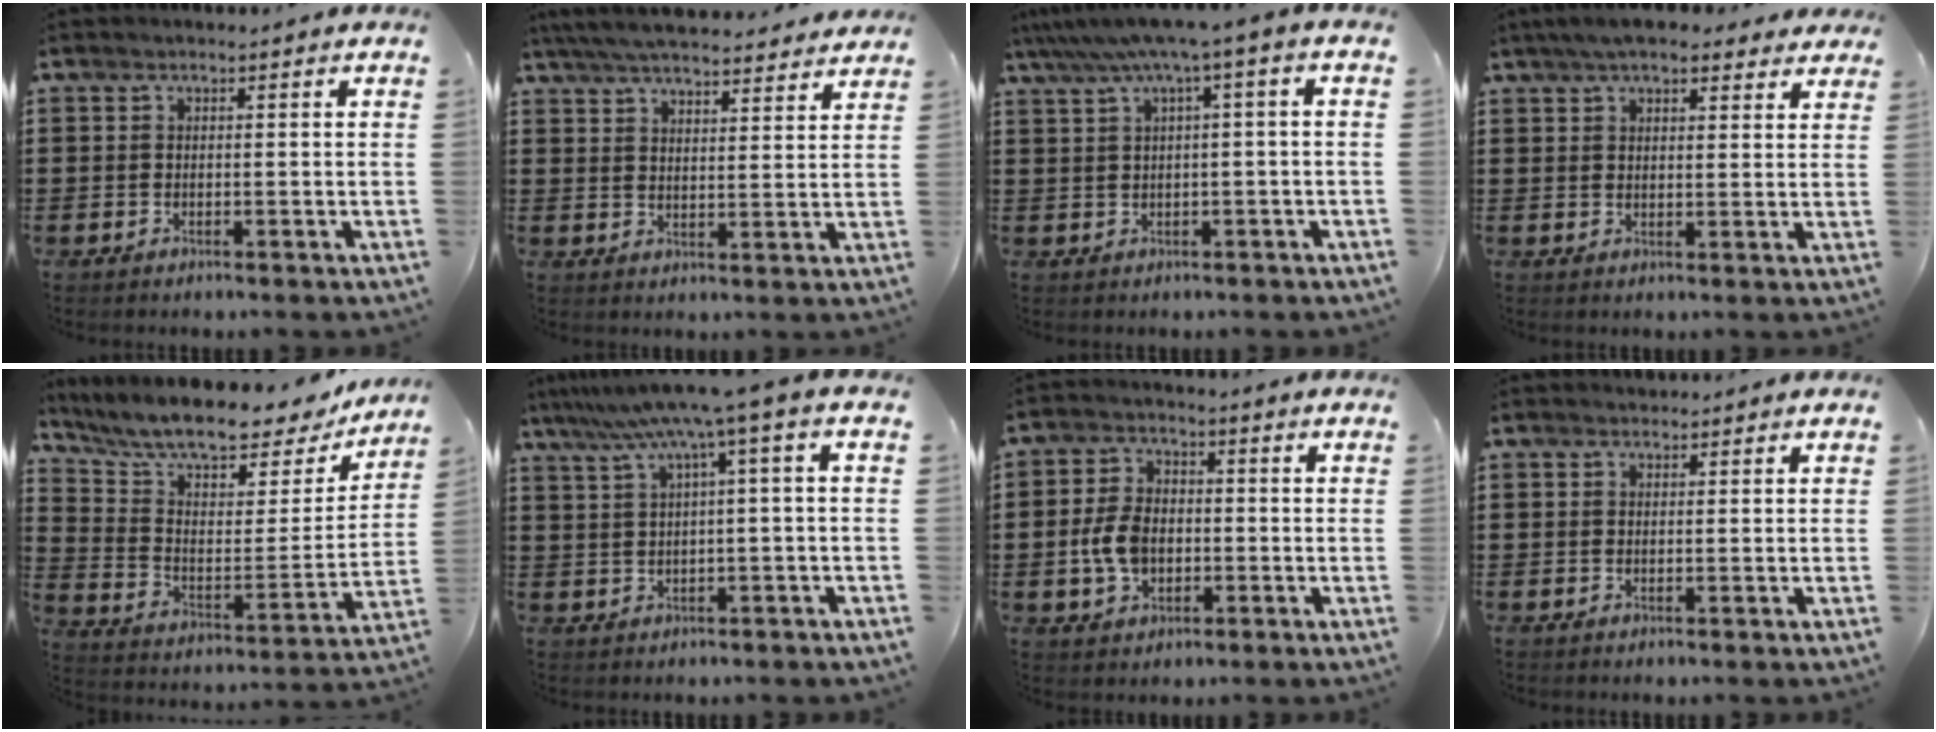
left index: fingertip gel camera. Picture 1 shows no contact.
{"total": 5.8, "force": [5.6, 0.5, 1.7], "torque": [-0.052, -0.022, 0.101]}
{"total": 4.6, "force": [1.0, -0.3, 4.5], "torque": [-0.086, -0.012, 0.013]}
{"total": 5.3, "force": [4.5, 1.3, 2.5], "torque": [-0.060, 0.000, 0.083]}
{"total": 9.3, "force": [8.1, 2.1, 4.1], "torque": [-0.102, -0.056, 0.135]}
{"total": 6.3, "force": [2.1, -0.7, 5.9], "torque": [-0.116, -0.018, 0.030]}
{"total": 6.6, "force": [-1.0, 4.4, 4.8], "torque": [-0.124, 0.000, -0.027]}
{"total": 0.6, "force": [0.6, 0.3, 0.0], "torque": [-0.002, 0.002, 0.012]}